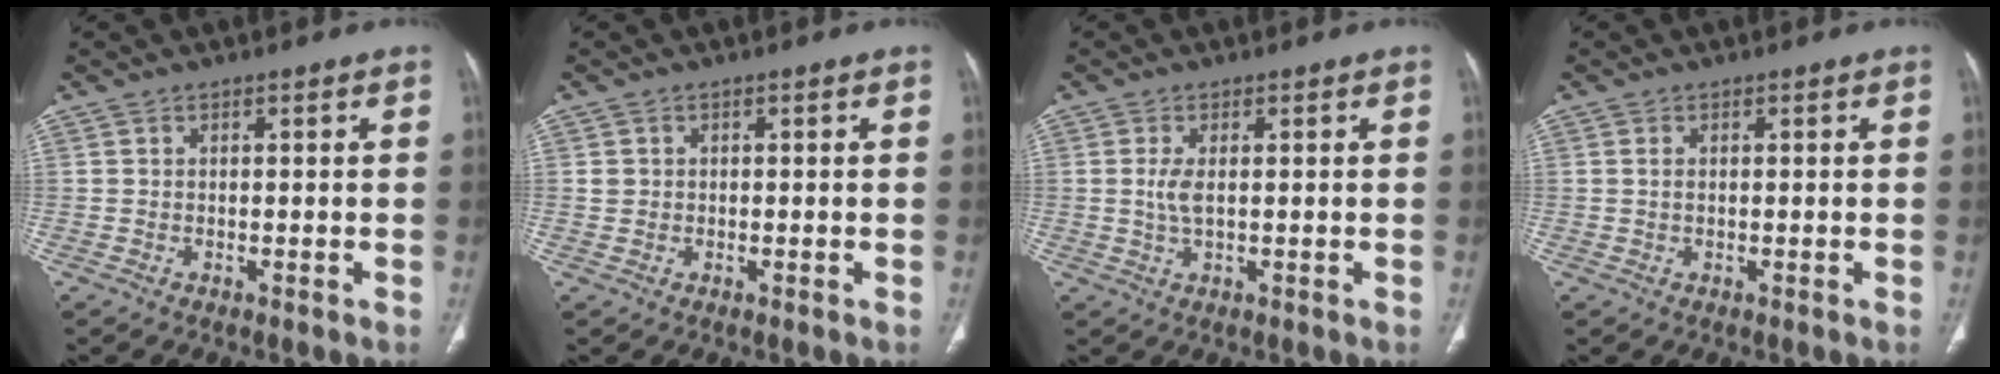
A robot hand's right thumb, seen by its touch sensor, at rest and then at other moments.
{"total": 1.4, "force": [0.1, 1.3, 0.4], "torque": [-0.002, 0.003, 0.004]}
{"total": 2.7, "force": [0.3, 1.0, 2.5], "torque": [-0.061, -0.003, 0.007]}
{"total": 0.7, "force": [0.1, 0.4, 0.6], "torque": [-0.014, 0.004, 0.003]}